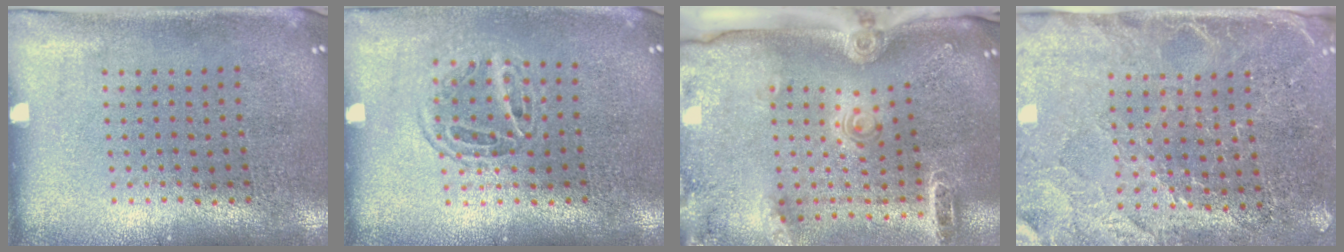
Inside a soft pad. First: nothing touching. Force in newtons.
{"total": 1.1, "press": 1.0, "slide": 0.5}
{"total": 2.8, "press": 2.0, "slide": 1.9}
{"total": 2.9, "press": 2.7, "slide": 1.1}